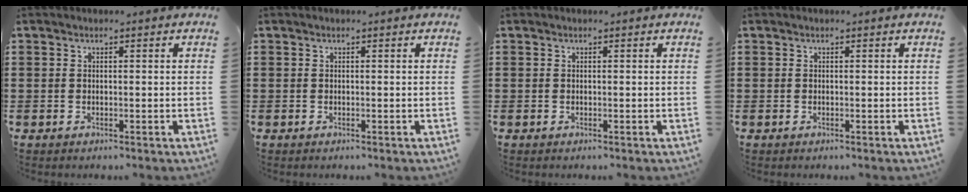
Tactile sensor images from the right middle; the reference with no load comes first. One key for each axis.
{"total": 0.0}
{"total": 0.0}
{"total": 0.0}